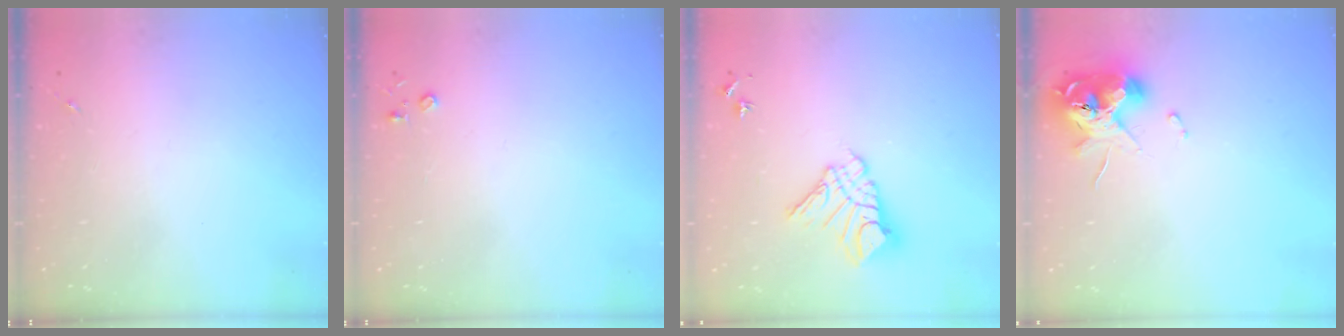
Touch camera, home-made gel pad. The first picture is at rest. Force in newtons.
{"total": 2.8, "press": 2.8, "slide": 0.3}
{"total": 11.7, "press": 11.7, "slide": 1.2}
{"total": 11.4, "press": 11.3, "slide": 1.8}